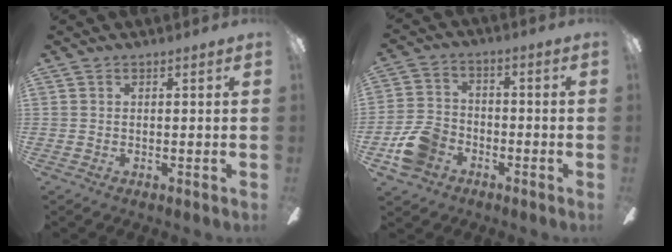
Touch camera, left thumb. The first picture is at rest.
{"total": 9.7, "force": [-4.8, 7.2, 4.3], "torque": [-0.102, 0.037, -0.087]}